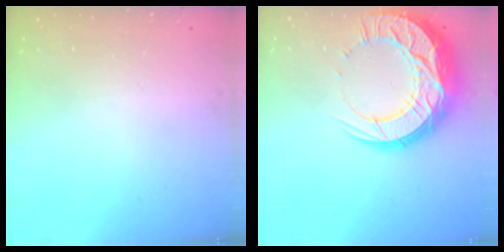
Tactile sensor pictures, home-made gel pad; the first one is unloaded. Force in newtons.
{"total": 22.3, "press": 22.2, "slide": 1.9}